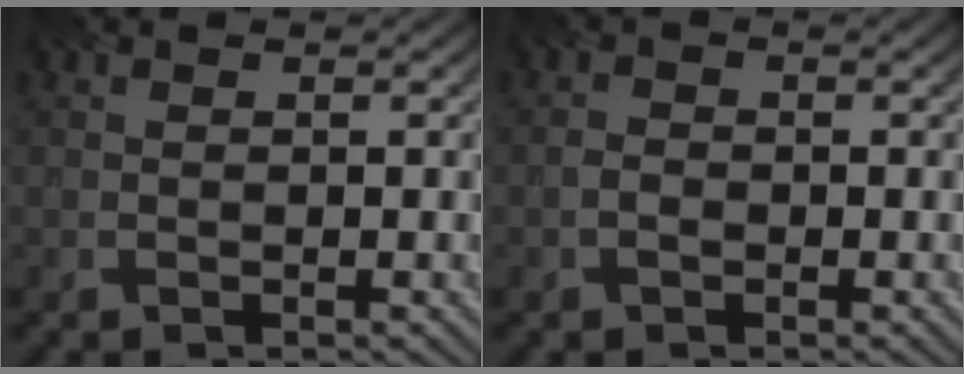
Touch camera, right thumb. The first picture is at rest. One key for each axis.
{"total": 1.2, "fx": -0.6, "fy": 0.8, "fz": 0.7, "tx": -0.016, "ty": 0.001, "tz": -0.014}